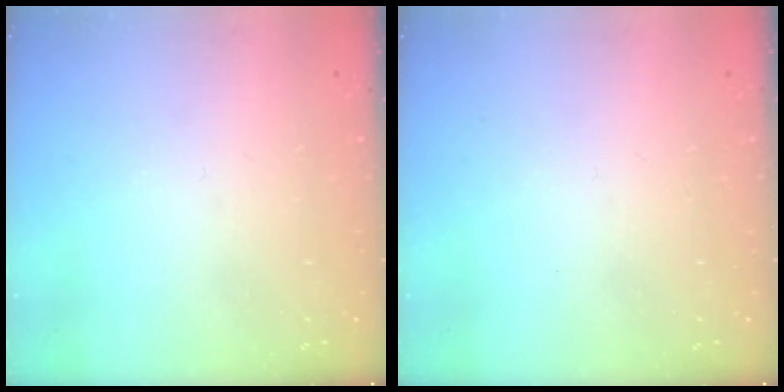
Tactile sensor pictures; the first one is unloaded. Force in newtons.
{"total": 0.0}